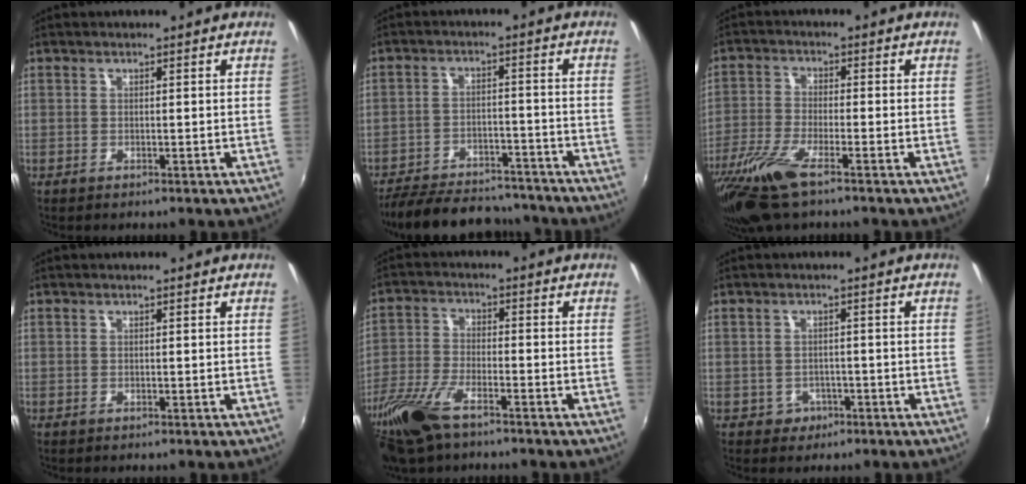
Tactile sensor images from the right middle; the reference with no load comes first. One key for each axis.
{"total": 19.9, "fx": -17.0, "fy": 6.6, "fz": 7.9, "tx": -0.171, "ty": -0.002, "tz": -0.237}
{"total": 10.4, "fx": -7.0, "fy": 2.0, "fz": 7.4, "tx": -0.171, "ty": -0.031, "tz": -0.141}
{"total": 0.0}
{"total": 12.3, "fx": -8.4, "fy": 4.2, "fz": 7.9, "tx": -0.188, "ty": -0.026, "tz": -0.171}
{"total": 3.0, "fx": -1.4, "fy": 2.6, "fz": 0.3, "tx": -0.014, "ty": 0.003, "tz": -0.018}